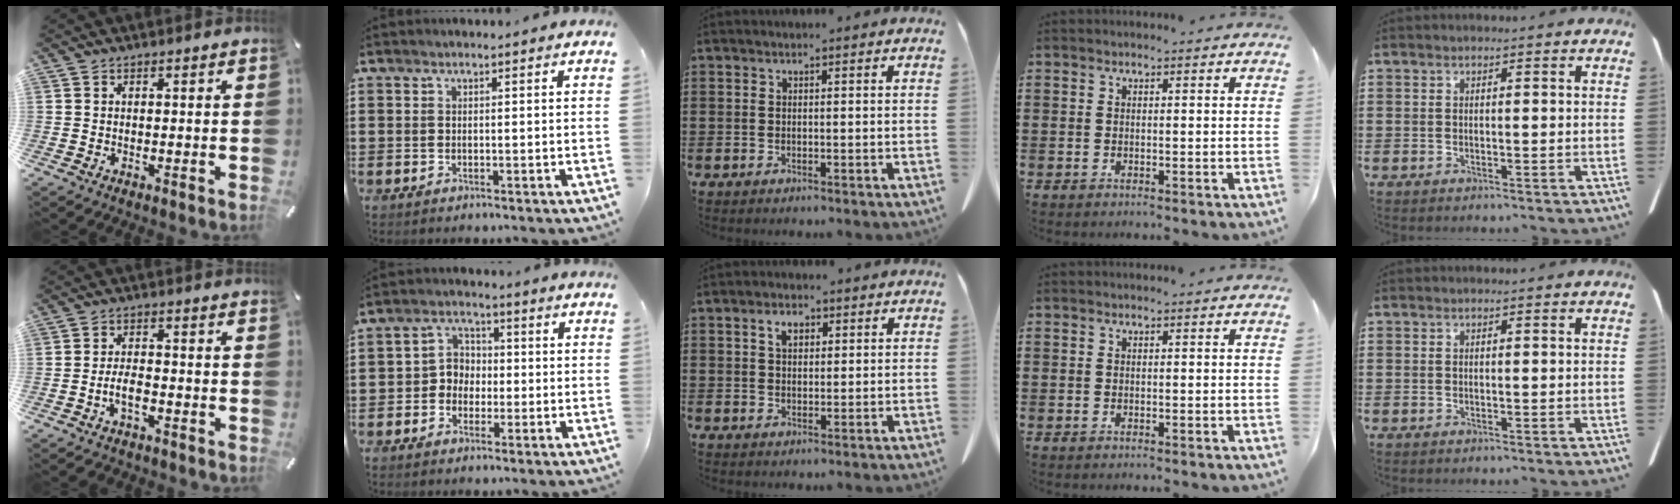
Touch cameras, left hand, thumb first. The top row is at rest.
{"thumb": {"total": 4.6, "force": [-2.4, 2.2, 3.3], "torque": [-0.059, 0.015, -0.043]}, "index": {"total": 4.2, "force": [-1.2, 3.8, 1.4], "torque": [-0.041, 0.013, -0.029]}, "middle": {"total": 2.9, "force": [1.4, 1.7, 1.9], "torque": [-0.027, 0.001, 0.021]}}